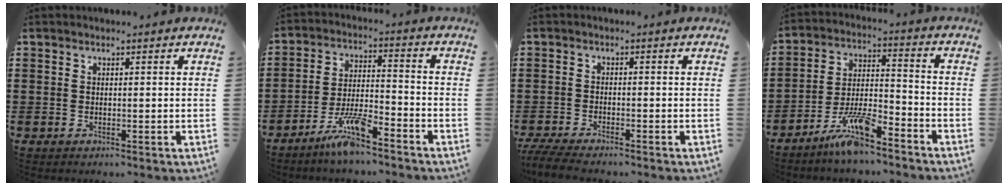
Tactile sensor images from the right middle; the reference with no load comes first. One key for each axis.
{"total": 7.5, "fx": -5.9, "fy": 1.0, "fz": 4.4, "tx": -0.095, "ty": -0.002, "tz": -0.113}
{"total": 3.2, "fx": -3.0, "fy": 0.1, "fz": 1.2, "tx": -0.041, "ty": -0.009, "tz": -0.067}
{"total": 8.6, "fx": -6.9, "fy": 1.5, "fz": 5.0, "tx": -0.108, "ty": 0.002, "tz": -0.133}